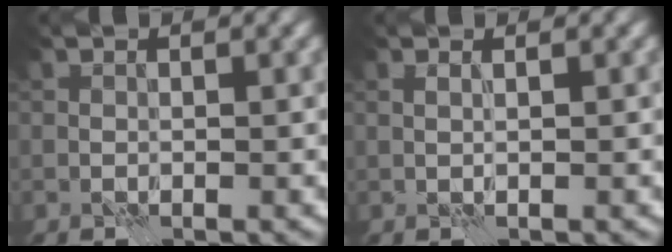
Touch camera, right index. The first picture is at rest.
{"total": 1.2, "force": [1.0, -0.7, 0.2], "torque": [-0.001, -0.003, 0.017]}